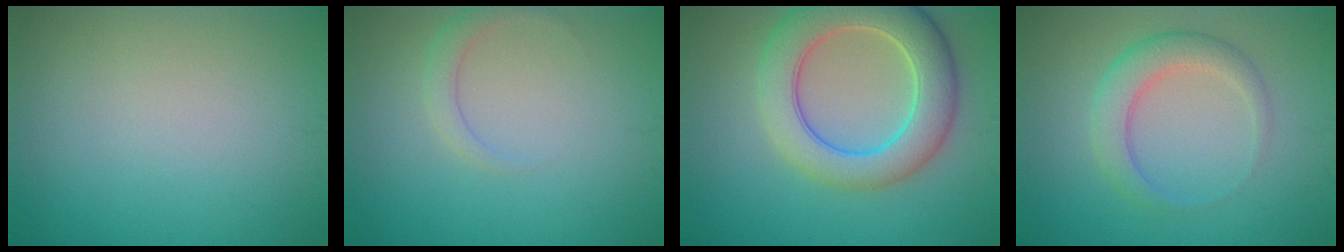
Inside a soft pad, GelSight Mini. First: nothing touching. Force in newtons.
{"total": 1.6, "press": 1.6, "slide": 0.1}
{"total": 7.9, "press": 7.8, "slide": 0.5}
{"total": 3.3, "press": 3.3, "slide": 0.2}